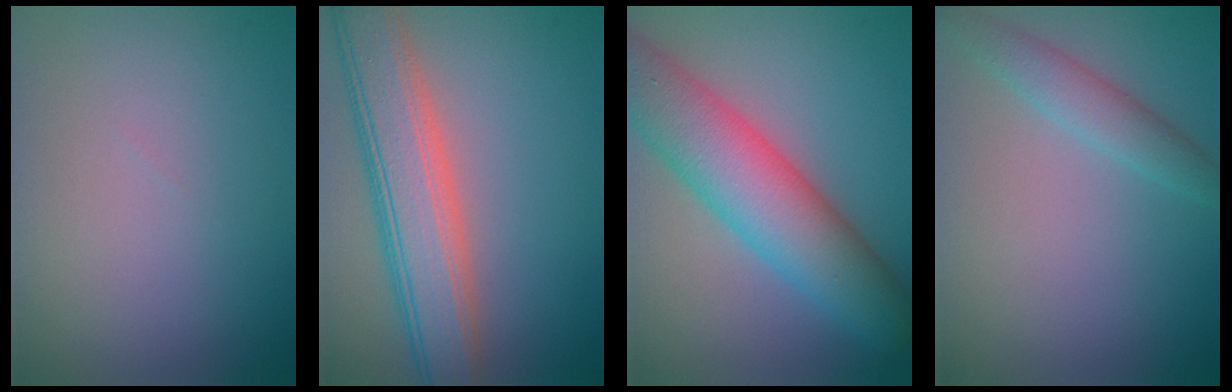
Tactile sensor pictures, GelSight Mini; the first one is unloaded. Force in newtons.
{"total": 7.6, "press": 7.6, "slide": 0.4}
{"total": 9.1, "press": 9.1, "slide": 0.4}
{"total": 2.3, "press": 2.3, "slide": 0.1}